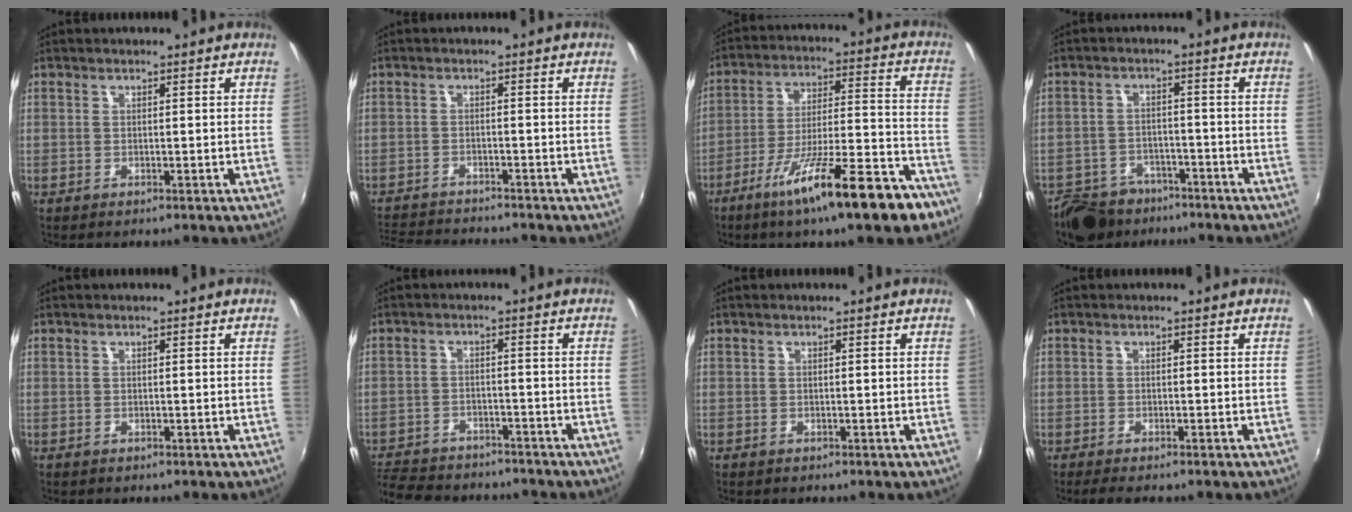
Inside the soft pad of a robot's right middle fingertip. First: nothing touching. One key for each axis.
{"total": 8.4, "fx": -8.0, "fy": 1.4, "fz": 2.2, "tx": -0.070, "ty": -0.010, "tz": -0.136}
{"total": 19.5, "fx": -13.2, "fy": 2.6, "fz": 14.1, "tx": -0.230, "ty": -0.032, "tz": -0.205}
{"total": 11.1, "fx": -8.5, "fy": 6.3, "fz": 3.5, "tx": -0.097, "ty": 0.003, "tz": -0.130}
{"total": 0.0}
{"total": 14.3, "fx": -12.3, "fy": 5.4, "fz": 5.2, "tx": -0.135, "ty": -0.005, "tz": -0.189}
{"total": 0.0}
{"total": 2.6, "fx": -2.2, "fy": 0.4, "fz": 1.3, "tx": -0.029, "ty": -0.013, "tz": -0.036}